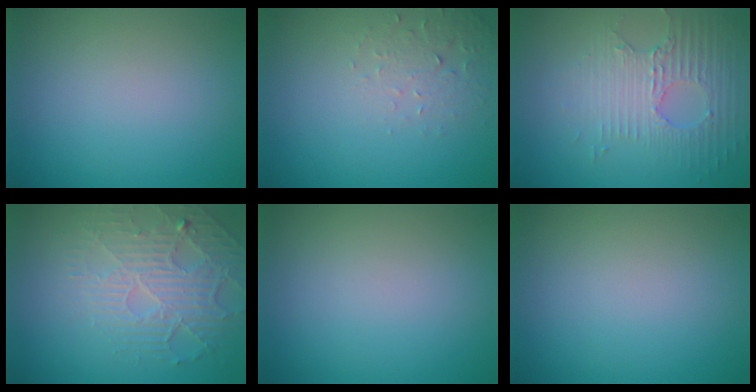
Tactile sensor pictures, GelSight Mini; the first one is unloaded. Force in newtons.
{"total": 2.2, "press": 2.2, "slide": 0.4}
{"total": 3.7, "press": 3.3, "slide": 1.7}
{"total": 4.2, "press": 3.9, "slide": 1.7}
{"total": 0.0}
{"total": 0.0}